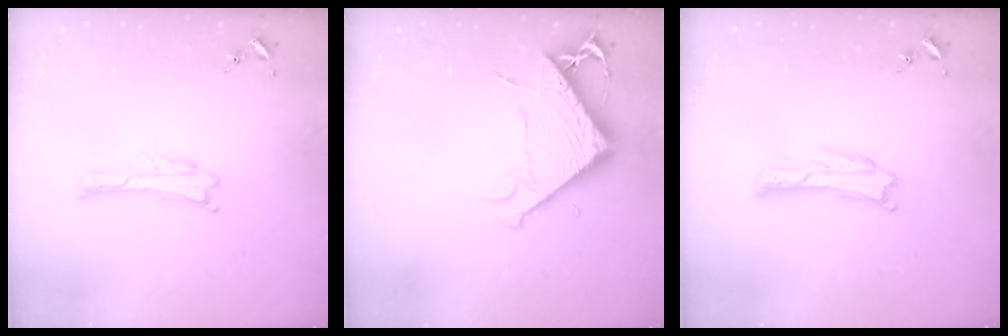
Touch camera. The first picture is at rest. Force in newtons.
{"total": 7.8, "press": 7.8, "slide": 0.8}
{"total": 1.7, "press": 1.7, "slide": 0.3}